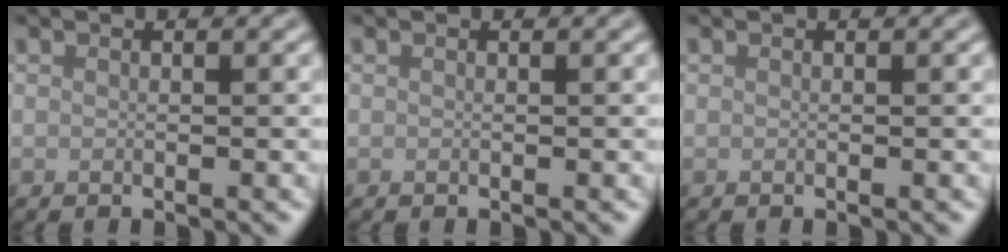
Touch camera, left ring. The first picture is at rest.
{"total": 0.0}
{"total": 0.0}